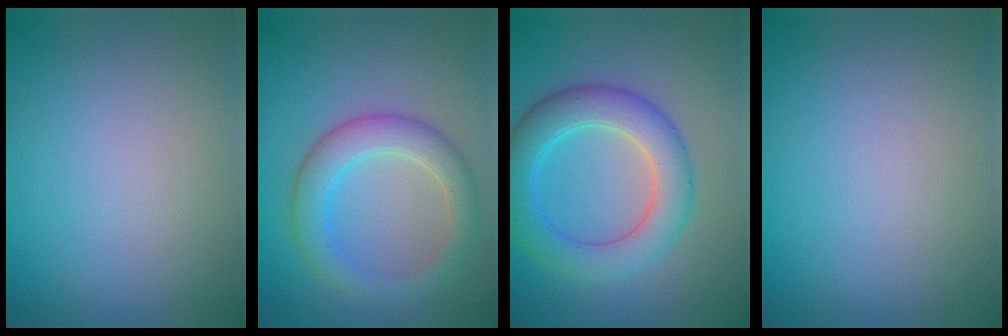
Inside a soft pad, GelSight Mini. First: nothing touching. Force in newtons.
{"total": 4.4, "press": 4.4, "slide": 0.1}
{"total": 6.0, "press": 6.0, "slide": 0.1}
{"total": 0.0}